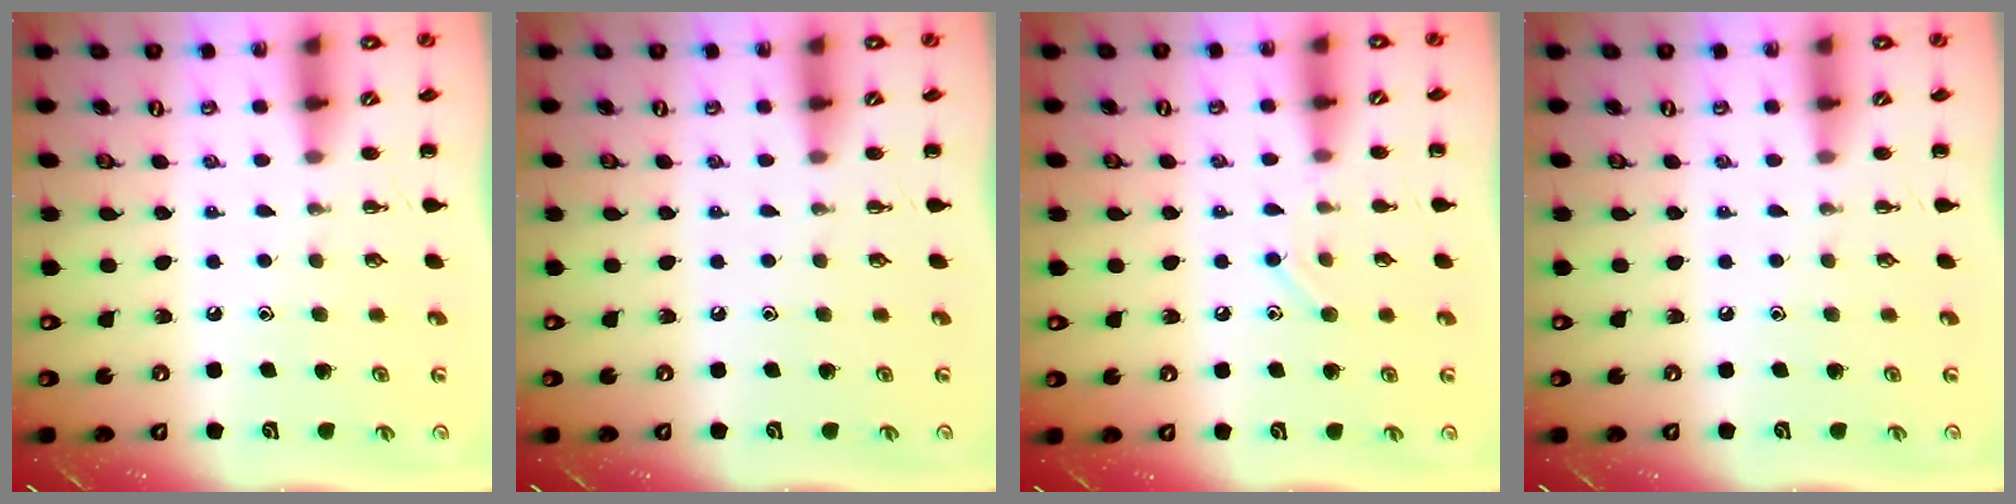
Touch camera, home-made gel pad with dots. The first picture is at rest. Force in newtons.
{"total": 0.0}
{"total": 7.8, "press": 7.4, "slide": 2.4}
{"total": 0.0}